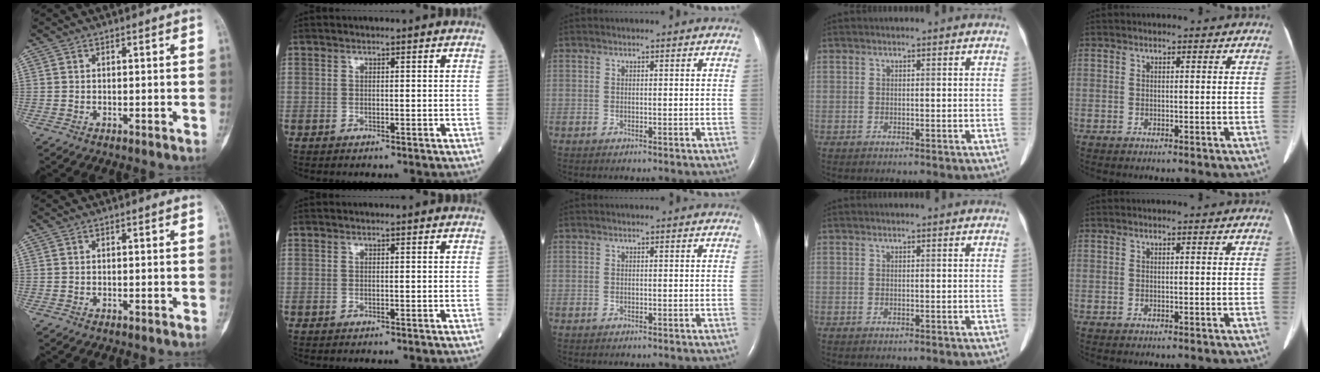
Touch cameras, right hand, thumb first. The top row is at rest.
{}